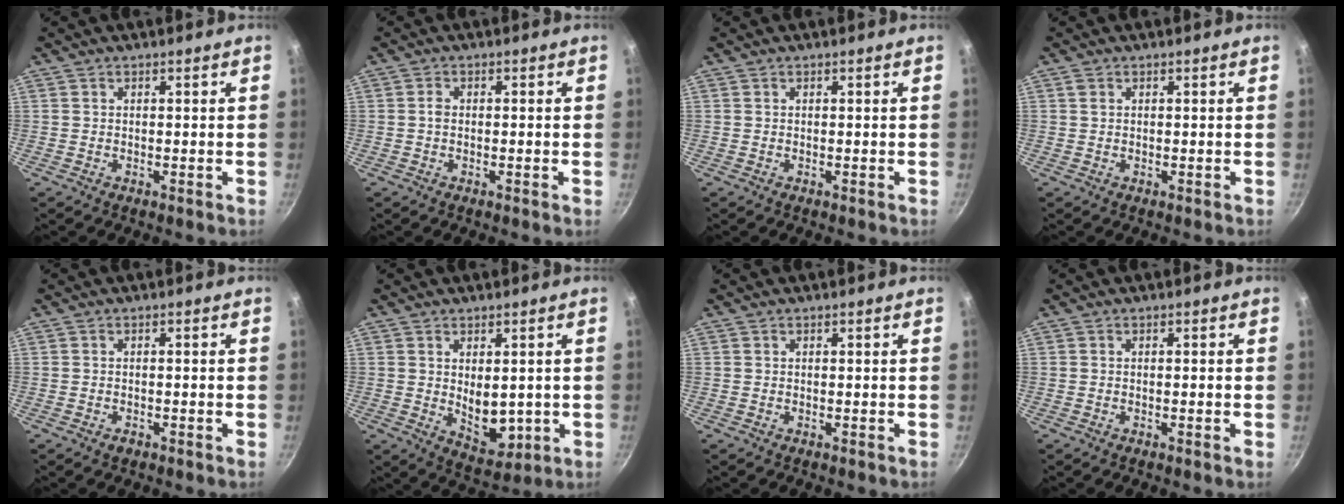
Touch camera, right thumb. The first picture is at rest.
{"total": 1.5, "force": [-0.3, 0.7, 1.2], "torque": [-0.030, 0.006, -0.011]}
{"total": 0.0}
{"total": 0.8, "force": [0.3, 0.6, 0.5], "torque": [-0.009, 0.001, 0.006]}
{"total": 1.0, "force": [-0.7, 0.4, 0.6], "torque": [-0.017, 0.005, -0.010]}
{"total": 8.1, "force": [0.3, 4.9, 6.4], "torque": [-0.079, -0.026, 0.023]}
{"total": 0.0}
{"total": 0.7, "force": [-0.2, 0.0, 0.6], "torque": [-0.014, 0.002, -0.005]}